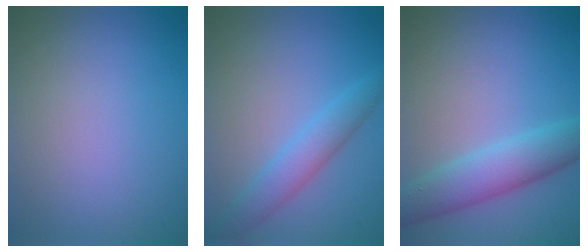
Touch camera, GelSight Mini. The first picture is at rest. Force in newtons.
{"total": 3.5, "press": 3.5, "slide": 0.0}
{"total": 5.3, "press": 5.3, "slide": 0.2}